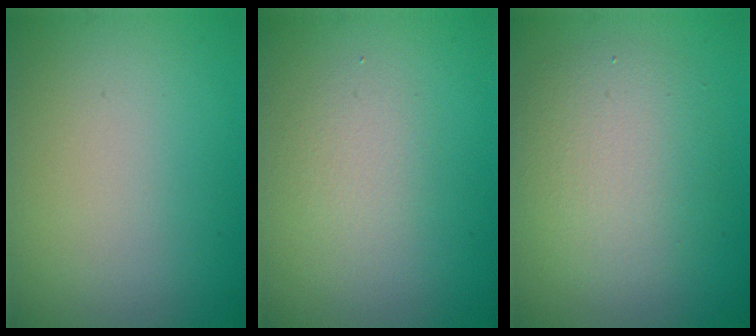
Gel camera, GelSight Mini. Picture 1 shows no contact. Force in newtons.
{"total": 1.7, "press": 1.7, "slide": 0.1}
{"total": 4.8, "press": 4.8, "slide": 0.2}